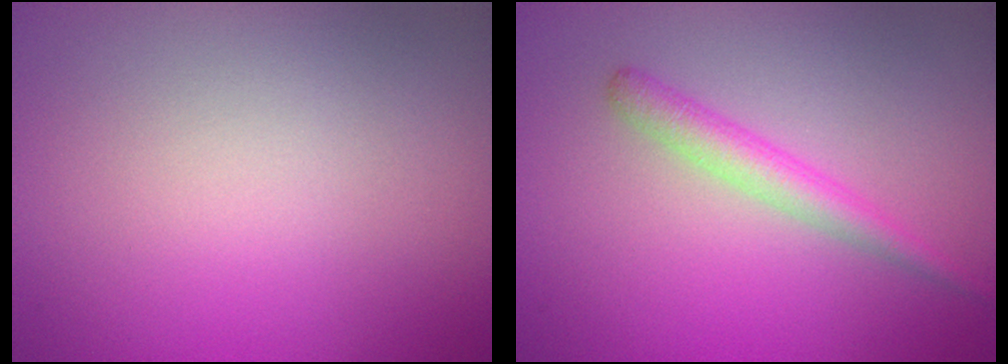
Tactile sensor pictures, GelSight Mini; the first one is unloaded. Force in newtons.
{"total": 2.3, "press": 2.3, "slide": 0.0}